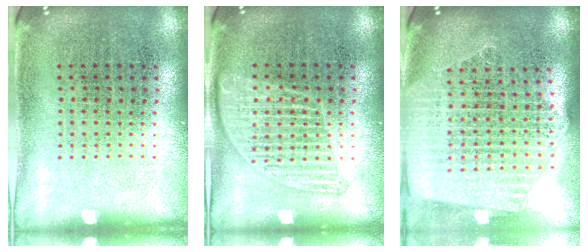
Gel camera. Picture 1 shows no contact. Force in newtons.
{"total": 1.3, "press": 1.3, "slide": 0.1}
{"total": 2.4, "press": 2.2, "slide": 1.2}